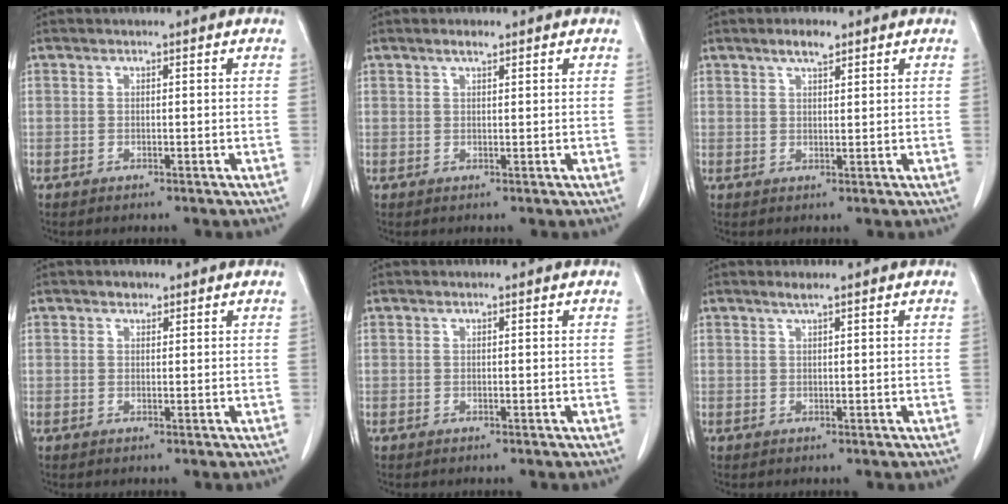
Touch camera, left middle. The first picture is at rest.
{"total": 1.3, "force": [1.0, 0.3, 0.8], "torque": [-0.019, 0.001, 0.020]}
{"total": 2.9, "force": [2.0, 0.7, 1.9], "torque": [-0.036, 0.003, 0.035]}
{"total": 1.0, "force": [0.7, 0.6, 0.2], "torque": [-0.004, -0.002, 0.009]}
{"total": 0.0}
{"total": 1.0, "force": [0.8, -0.2, 0.7], "torque": [-0.018, 0.000, 0.019]}